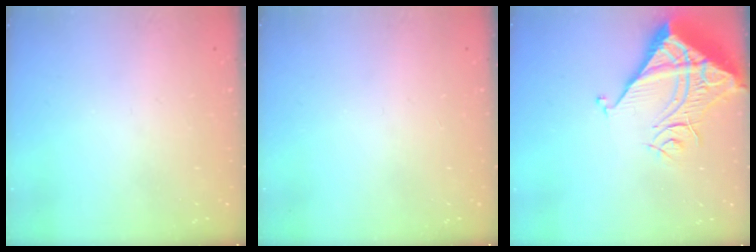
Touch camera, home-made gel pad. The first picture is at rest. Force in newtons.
{"total": 0.0}
{"total": 10.3, "press": 10.3, "slide": 1.3}